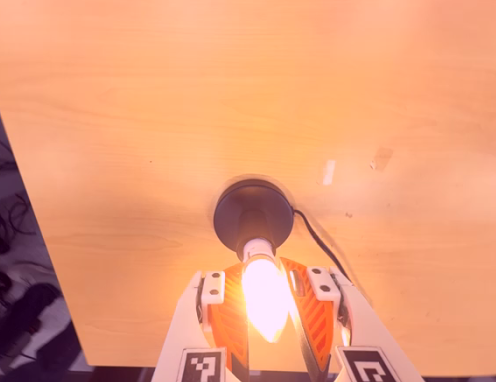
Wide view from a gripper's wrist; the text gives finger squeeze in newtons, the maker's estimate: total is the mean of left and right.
{"total": 14.2, "left": 14.6, "right": 13.8}